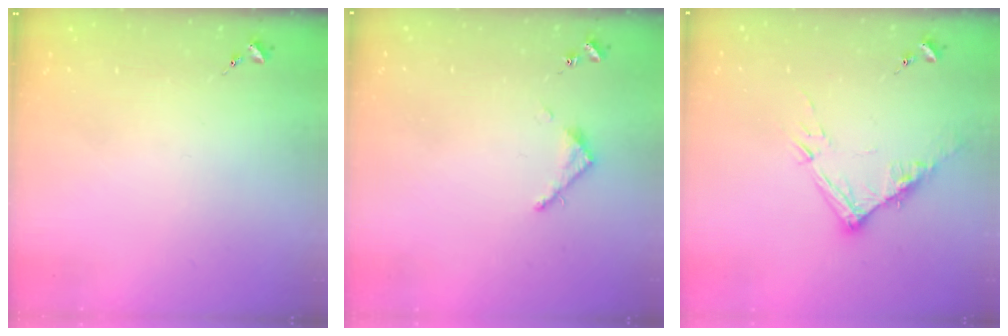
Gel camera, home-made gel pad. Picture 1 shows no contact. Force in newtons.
{"total": 3.5, "press": 3.5, "slide": 0.3}
{"total": 12.1, "press": 12.1, "slide": 1.2}